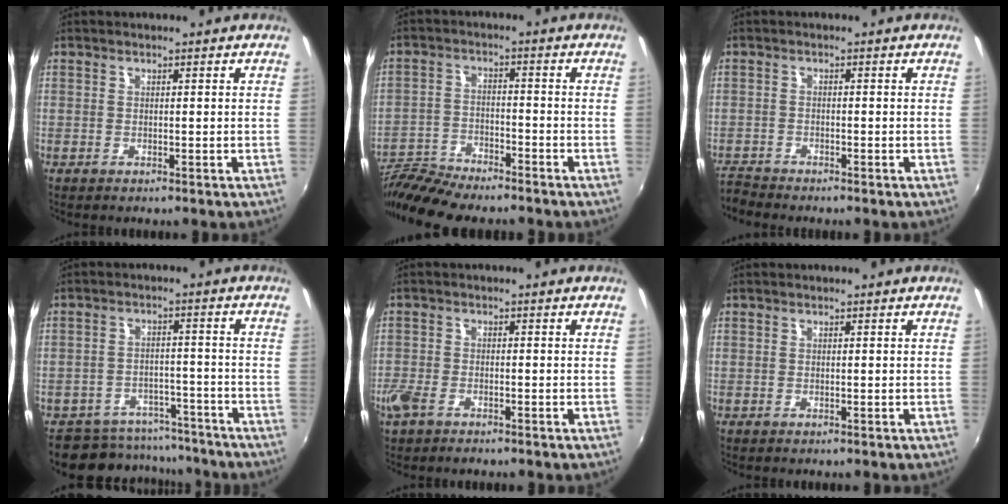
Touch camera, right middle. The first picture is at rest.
{"total": 10.5, "force": [-9.6, 1.4, 3.8], "torque": [-0.099, -0.012, -0.185]}
{"total": 3.5, "force": [-3.5, -0.1, -0.1], "torque": [-0.014, -0.015, -0.077]}
{"total": 10.8, "force": [-9.5, 5.0, 1.5], "torque": [-0.040, 0.026, -0.125]}
{"total": 4.6, "force": [-3.1, 2.3, 2.6], "torque": [-0.070, -0.008, -0.064]}
{"total": 0.0}